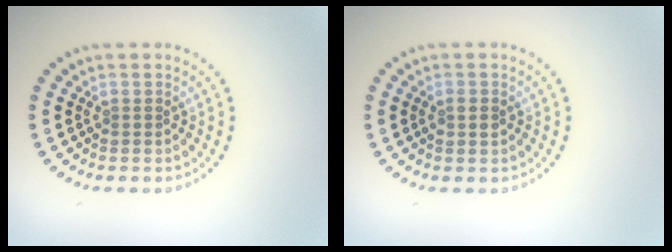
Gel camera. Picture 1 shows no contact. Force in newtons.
{"total": 1.0, "press": 1.0, "slide": 0.1}